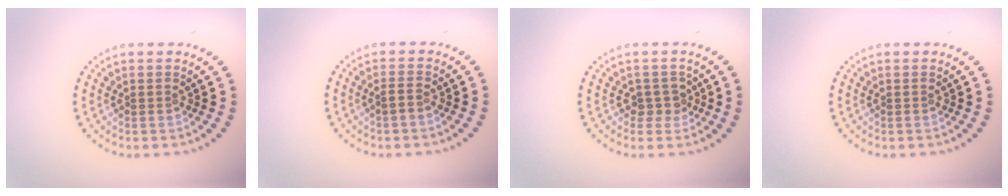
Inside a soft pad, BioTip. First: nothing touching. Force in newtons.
{"total": 0.7, "press": 0.5, "slide": 0.6}
{"total": 1.6, "press": 1.3, "slide": 0.9}
{"total": 0.0}